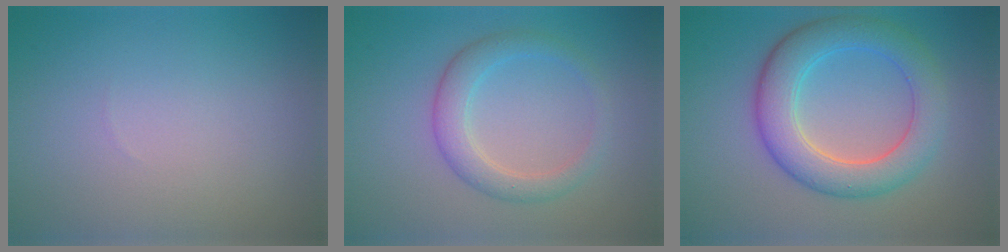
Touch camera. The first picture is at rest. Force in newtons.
{"total": 2.2, "press": 2.2, "slide": 0.2}
{"total": 6.2, "press": 6.2, "slide": 0.1}